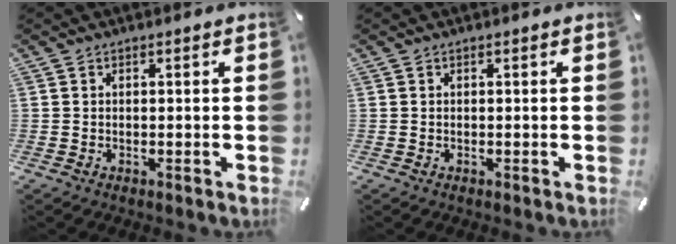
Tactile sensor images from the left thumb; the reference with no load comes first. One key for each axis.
{"total": 0.0}